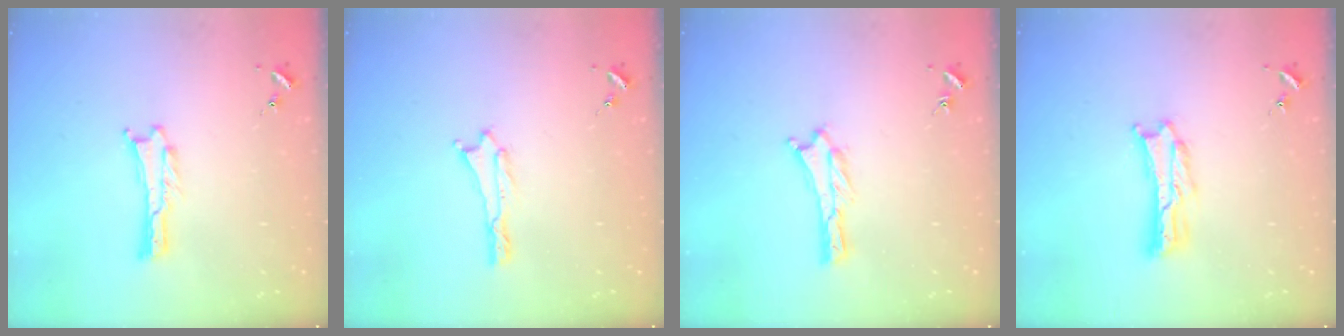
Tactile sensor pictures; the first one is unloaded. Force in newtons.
{"total": 0.0}
{"total": 0.0}
{"total": 1.7, "press": 1.7, "slide": 0.3}